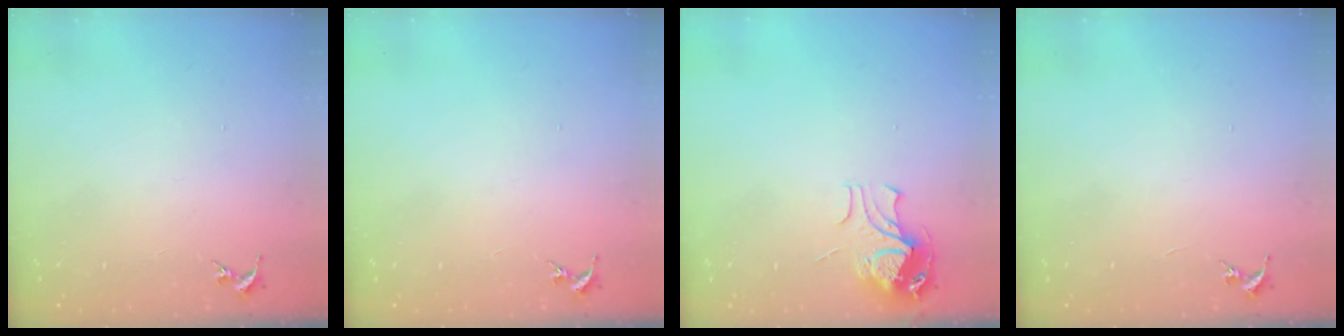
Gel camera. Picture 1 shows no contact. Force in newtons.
{"total": 0.0}
{"total": 9.5, "press": 9.5, "slide": 1.1}
{"total": 0.0}